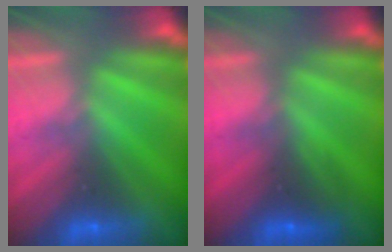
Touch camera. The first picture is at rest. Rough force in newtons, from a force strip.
{"total": 2.5}